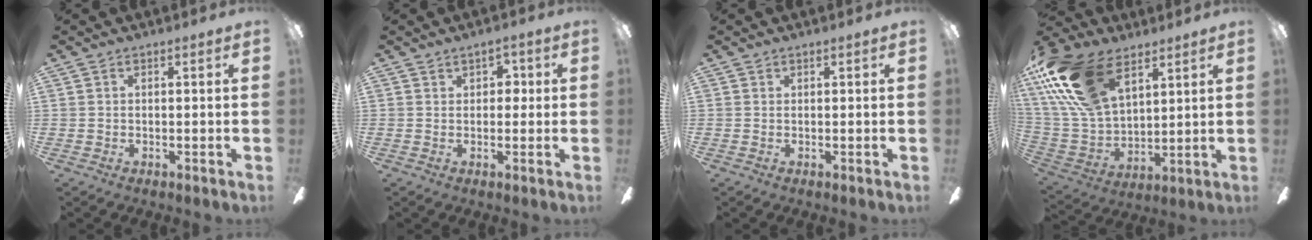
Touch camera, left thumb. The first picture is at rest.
{"total": 2.8, "force": [1.1, 1.8, 1.8], "torque": [-0.012, -0.003, 0.012]}
{"total": 0.0}
{"total": 23.3, "force": [12.3, 12.7, 15.1], "torque": [-0.339, -0.031, 0.224]}